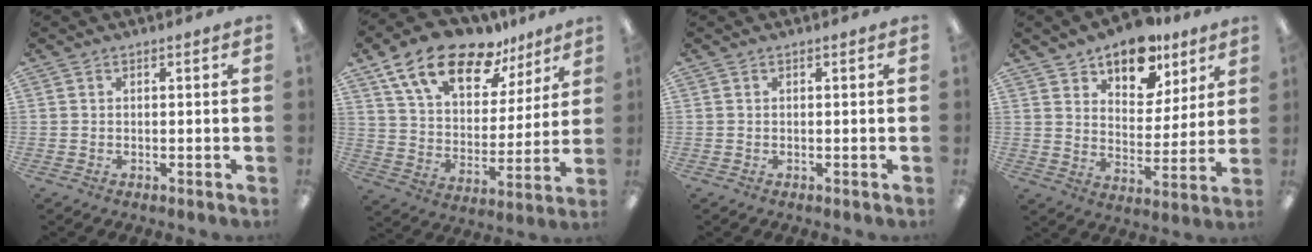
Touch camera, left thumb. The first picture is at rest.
{"total": 18.7, "force": [12.8, 9.5, 9.8], "torque": [-0.177, -0.068, 0.229]}
{"total": 0.0}
{"total": 13.8, "force": [10.8, 7.0, 5.2], "torque": [-0.078, -0.065, 0.195]}